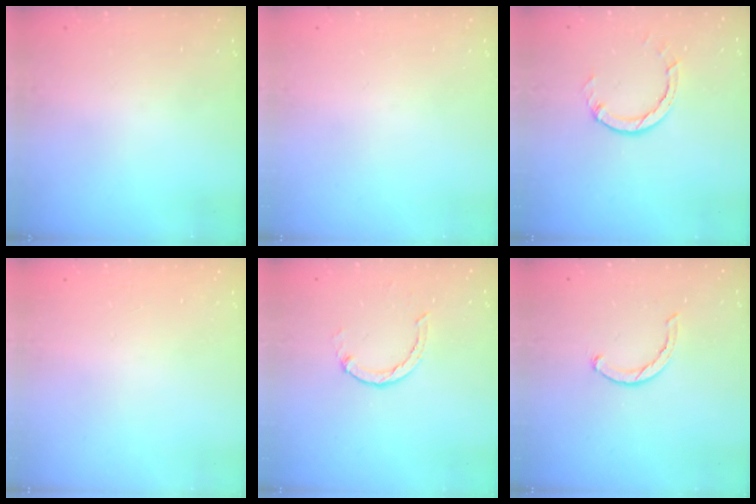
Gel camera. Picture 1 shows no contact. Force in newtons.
{"total": 0.0}
{"total": 3.8, "press": 3.8, "slide": 0.4}
{"total": 2.5, "press": 2.5, "slide": 0.2}
{"total": 1.8, "press": 1.8, "slide": 0.2}
{"total": 2.3, "press": 2.3, "slide": 0.4}